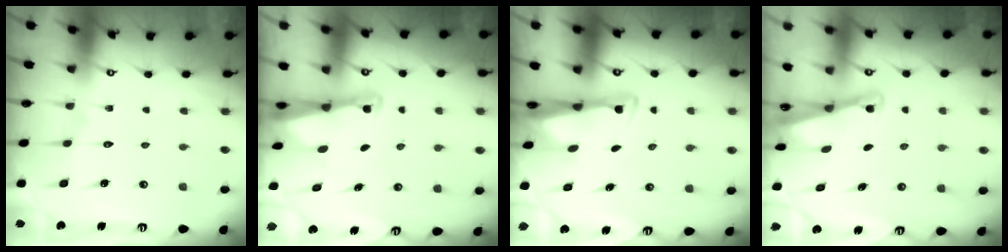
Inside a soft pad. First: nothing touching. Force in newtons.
{"total": 2.4, "press": 2.4, "slide": 0.2}
{"total": 3.0, "press": 2.8, "slide": 1.0}
{"total": 2.0, "press": 2.0, "slide": 0.3}